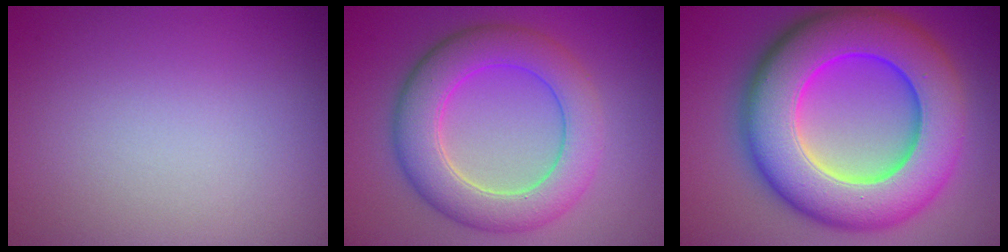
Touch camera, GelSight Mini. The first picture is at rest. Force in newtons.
{"total": 6.9, "press": 6.9, "slide": 0.0}
{"total": 13.9, "press": 13.9, "slide": 0.2}